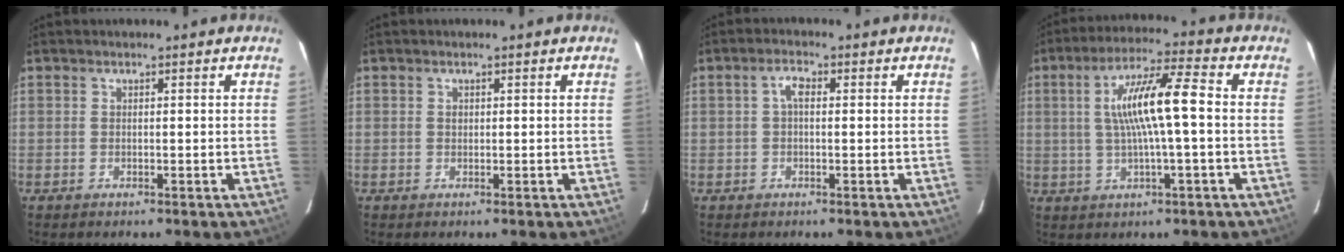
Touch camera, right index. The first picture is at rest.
{"total": 0.6, "force": [0.1, 0.6, 0.2], "torque": [-0.001, 0.002, 0.002]}
{"total": 2.4, "force": [0.2, 1.2, 2.1], "torque": [-0.043, 0.011, 0.004]}
{"total": 10.9, "force": [0.4, 0.9, 10.9], "torque": [-0.196, 0.015, 0.009]}